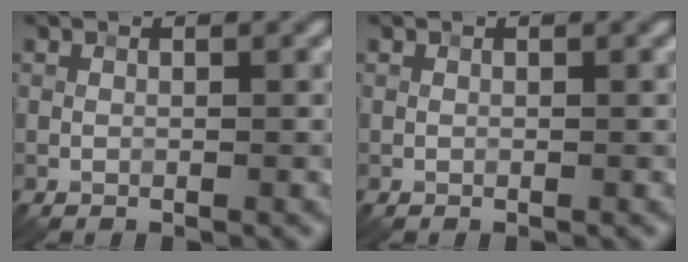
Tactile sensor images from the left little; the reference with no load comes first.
{"total": 0.0}